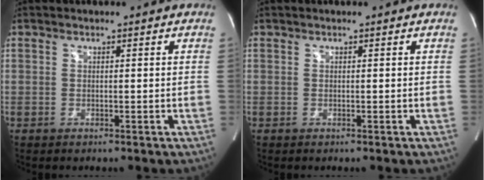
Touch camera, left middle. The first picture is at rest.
{"total": 0.0}